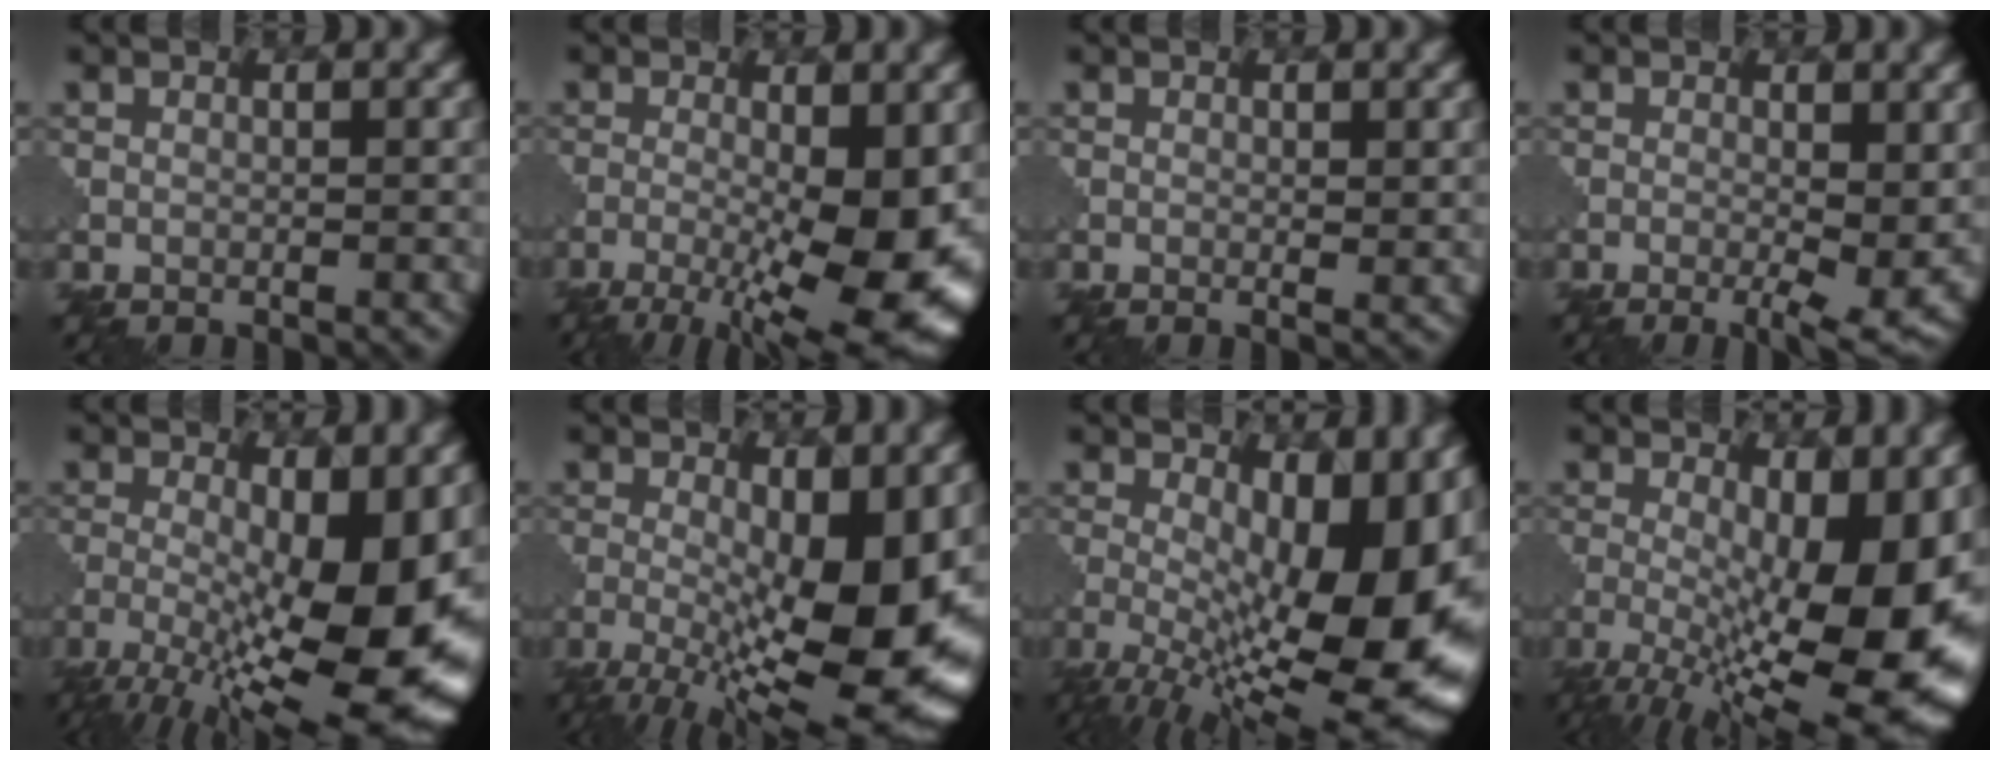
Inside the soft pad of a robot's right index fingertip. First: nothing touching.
{"total": 12.7, "force": [-3.7, 4.4, 11.3], "torque": [-0.184, -0.012, -0.054]}
{"total": 1.1, "force": [0.1, 0.2, 1.1], "torque": [-0.015, -0.004, 0.000]}
{"total": 5.7, "force": [-1.1, 1.6, 5.3], "torque": [-0.080, -0.013, -0.017]}
{"total": 15.8, "force": [-4.2, 6.0, 14.0], "torque": [-0.232, -0.018, -0.064]}
{"total": 14.7, "force": [-3.0, 5.6, 13.3], "torque": [-0.218, -0.012, -0.045]}
{"total": 16.5, "force": [-1.6, 7.5, 14.6], "torque": [-0.196, -0.019, -0.007]}
{"total": 16.8, "force": [-3.3, 6.8, 15.1], "torque": [-0.218, -0.020, -0.035]}